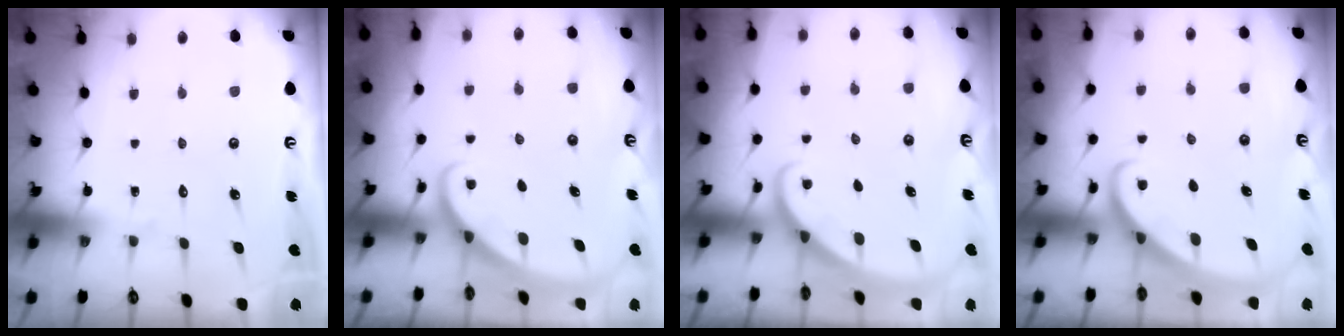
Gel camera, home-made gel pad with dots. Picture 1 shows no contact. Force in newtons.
{"total": 2.1, "press": 2.1, "slide": 0.1}
{"total": 1.9, "press": 1.9, "slide": 0.1}
{"total": 2.8, "press": 2.8, "slide": 0.2}